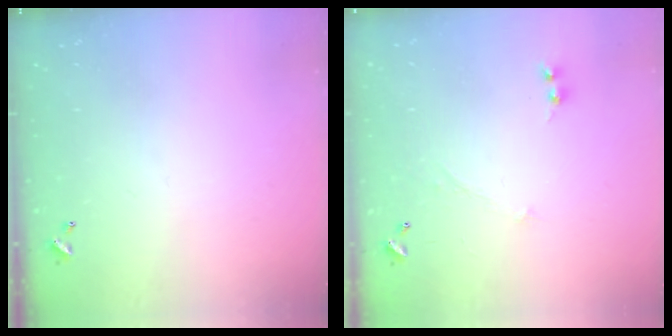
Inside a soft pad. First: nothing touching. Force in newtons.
{"total": 0.0}